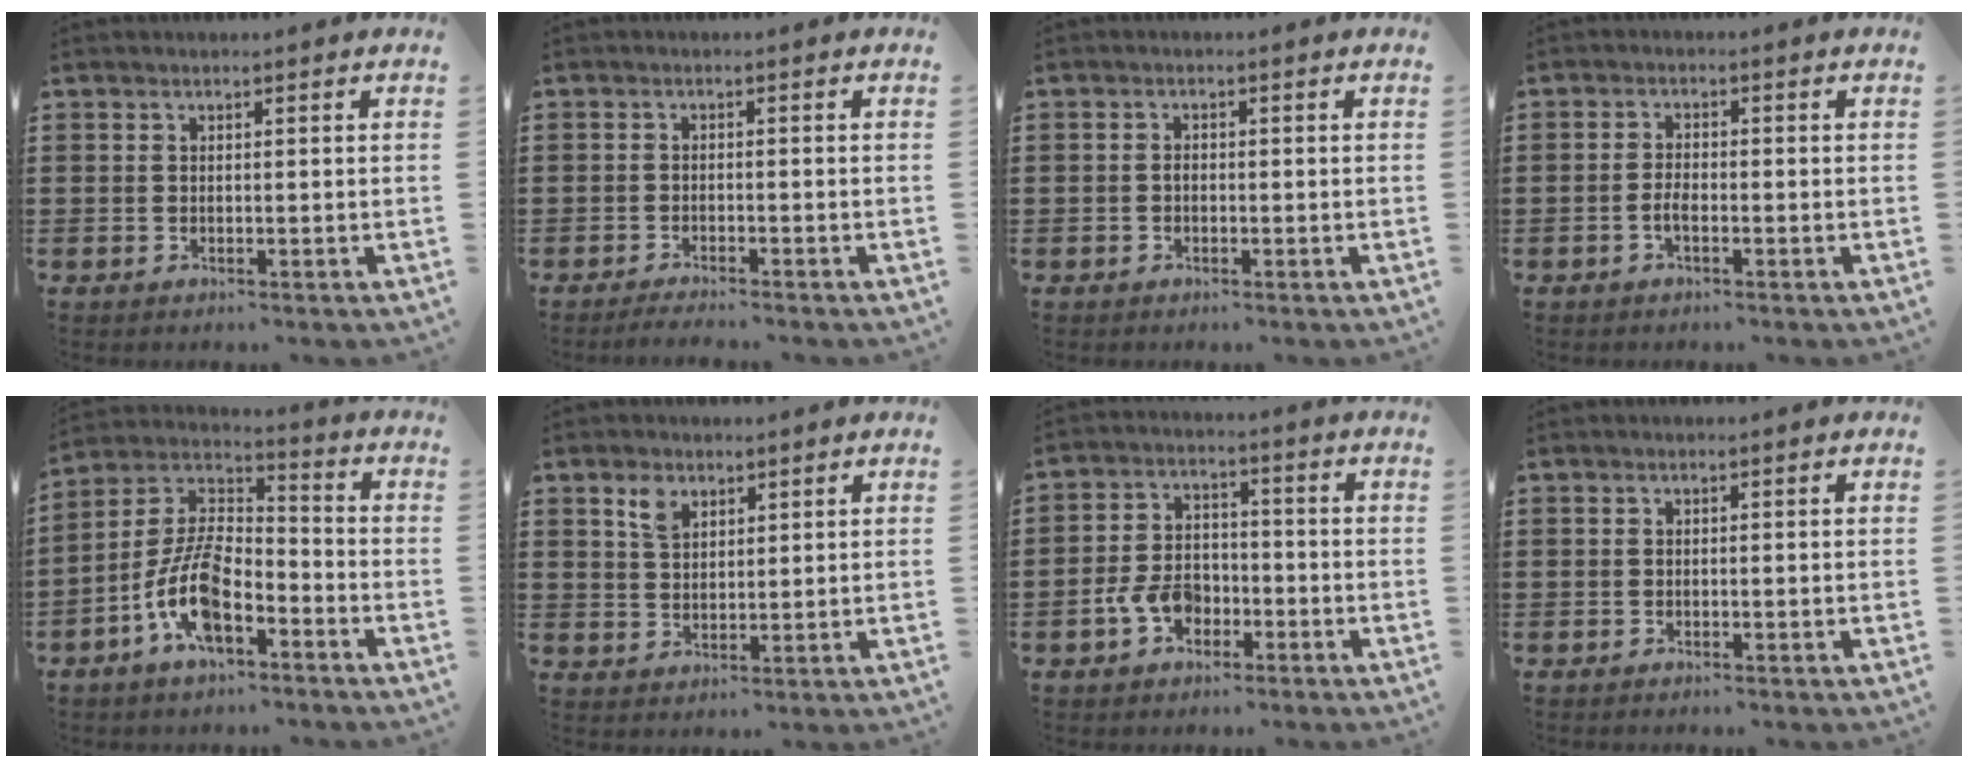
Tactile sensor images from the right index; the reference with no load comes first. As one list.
[{"total": 1.8, "force": [-1.7, -0.3, 0.4], "torque": [-0.008, -0.001, -0.034]}, {"total": 1.2, "force": [-0.2, 0.6, 0.9], "torque": [-0.020, 0.000, -0.004]}, {"total": 2.1, "force": [-0.9, 0.8, 1.8], "torque": [-0.041, 0.000, -0.019]}, {"total": 10.6, "force": [-5.2, 4.7, 8.0], "torque": [-0.194, -0.007, -0.107]}, {"total": 3.7, "force": [2.4, 2.2, 1.8], "torque": [-0.037, 0.004, 0.043]}, {"total": 6.2, "force": [-2.7, 4.2, 3.6], "torque": [-0.086, 0.005, -0.051]}, {"total": 0.0}]